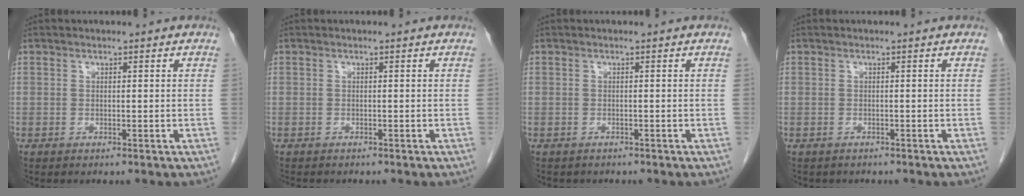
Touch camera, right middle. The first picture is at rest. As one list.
[{"total": 2.1, "force": [-1.9, 0.7, 0.8], "torque": [-0.017, -0.005, -0.021]}, {"total": 2.4, "force": [-2.0, 1.1, 0.6], "torque": [-0.015, -0.002, -0.024]}, {"total": 1.9, "force": [-1.6, 1.0, 0.4], "torque": [-0.014, -0.002, -0.019]}]